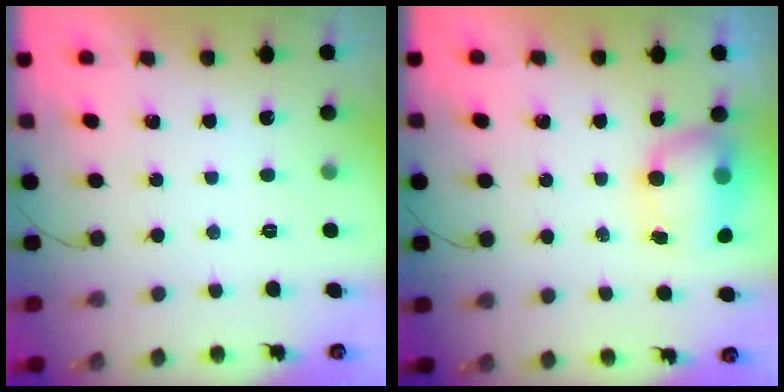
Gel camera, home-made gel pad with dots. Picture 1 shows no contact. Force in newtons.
{"total": 7.1, "press": 7.0, "slide": 1.0}